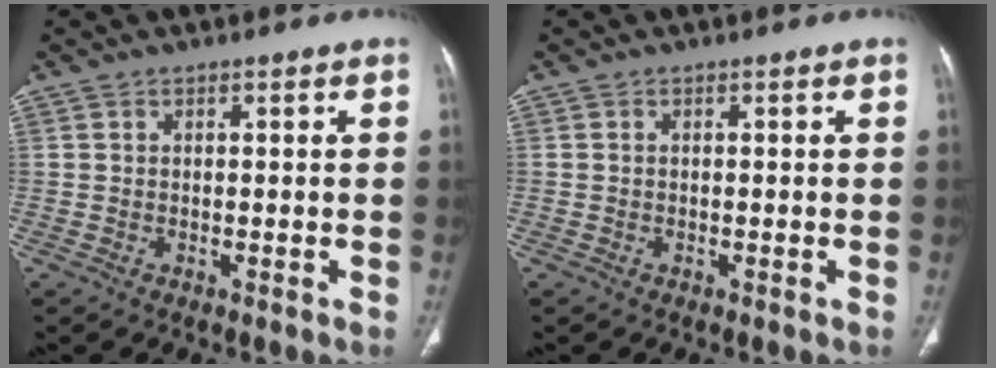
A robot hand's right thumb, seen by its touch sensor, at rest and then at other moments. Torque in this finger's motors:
{"motor_torque": [0.77, 0.01, -0.28, 0.19, 0.03]}